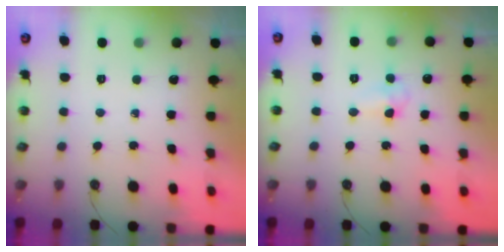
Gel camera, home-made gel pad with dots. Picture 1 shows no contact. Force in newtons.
{"total": 5.3, "press": 5.2, "slide": 0.8}